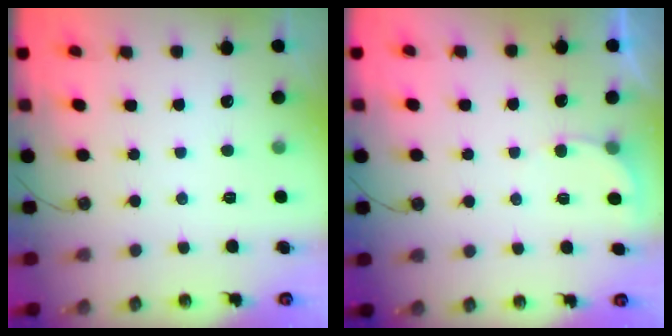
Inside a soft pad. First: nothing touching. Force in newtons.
{"total": 2.7, "press": 2.7, "slide": 0.2}